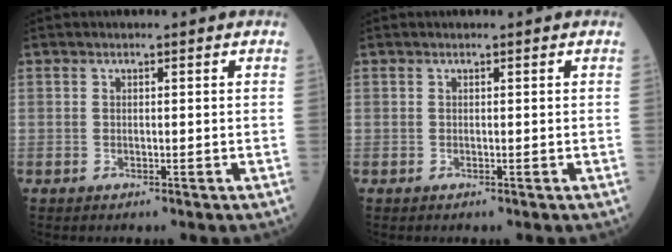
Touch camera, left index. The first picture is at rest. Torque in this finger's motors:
{"motor_torque": [0.17, 0.04, -0.01, 0.00]}